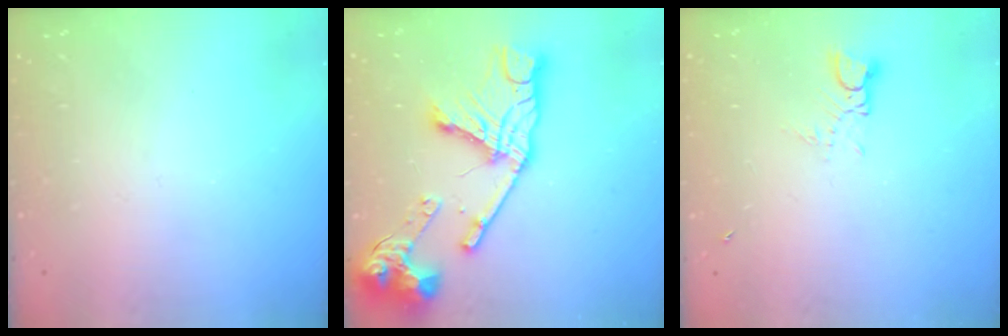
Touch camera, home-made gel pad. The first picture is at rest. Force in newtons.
{"total": 21.0, "press": 20.9, "slide": 2.2}
{"total": 2.8, "press": 2.8, "slide": 0.4}